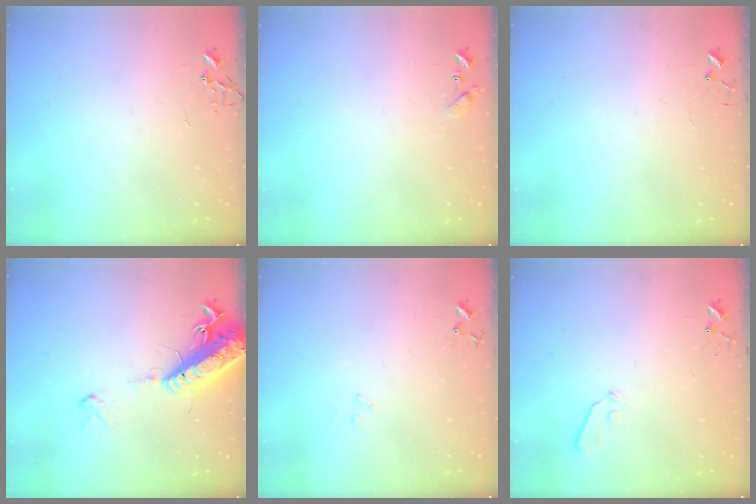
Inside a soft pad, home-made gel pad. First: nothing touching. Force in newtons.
{"total": 6.7, "press": 6.6, "slide": 0.8}
{"total": 4.2, "press": 4.1, "slide": 0.3}
{"total": 17.9, "press": 17.5, "slide": 3.9}
{"total": 7.8, "press": 7.8, "slide": 0.7}
{"total": 3.6, "press": 3.5, "slide": 0.7}